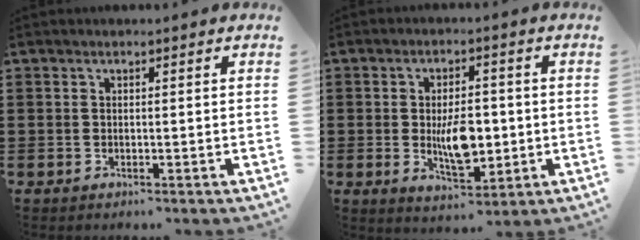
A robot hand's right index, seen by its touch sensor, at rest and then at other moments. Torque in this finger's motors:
{"motor_torque": [0.29, 0.27, 0.41, 0.05]}